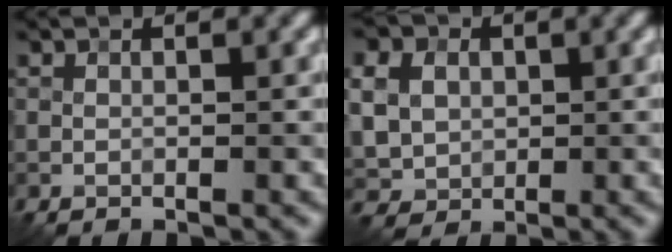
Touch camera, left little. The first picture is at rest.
{"total": 8.7, "force": [2.4, 7.2, 4.2], "torque": [-0.101, 0.022, 0.031]}